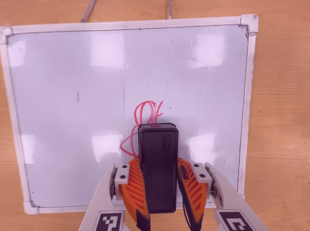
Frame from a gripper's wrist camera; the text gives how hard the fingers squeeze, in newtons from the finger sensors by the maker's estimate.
{"total": 8.3, "left": 7.5, "right": 9.0}